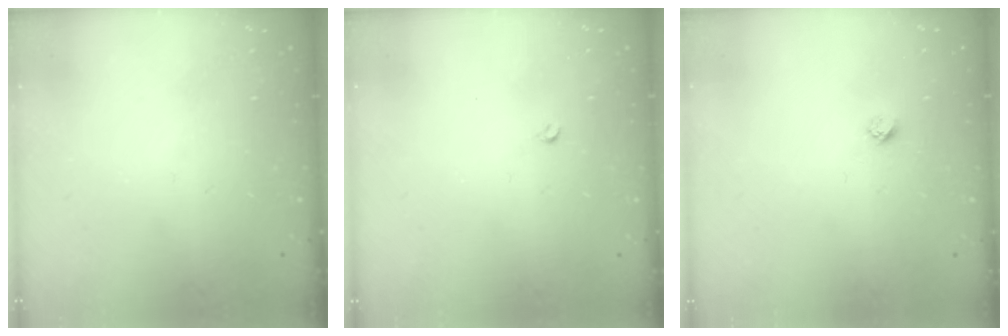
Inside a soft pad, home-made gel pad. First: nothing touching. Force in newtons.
{"total": 2.6, "press": 2.5, "slide": 0.4}
{"total": 2.4, "press": 2.4, "slide": 0.2}